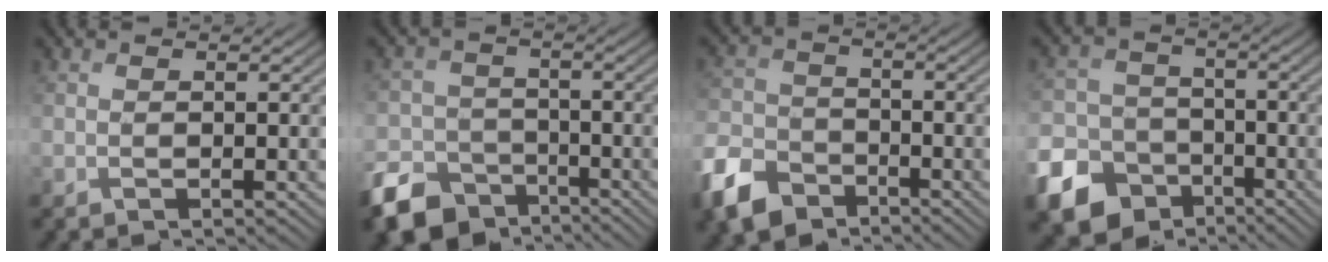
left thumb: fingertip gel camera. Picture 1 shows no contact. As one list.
[{"total": 8.9, "force": [-6.2, 5.5, 3.1], "torque": [-0.075, -0.019, -0.125]}, {"total": 8.3, "force": [-5.6, 5.1, 3.4], "torque": [-0.093, -0.016, -0.131]}, {"total": 12.9, "force": [-7.2, 9.8, 4.3], "torque": [-0.134, -0.054, -0.137]}]